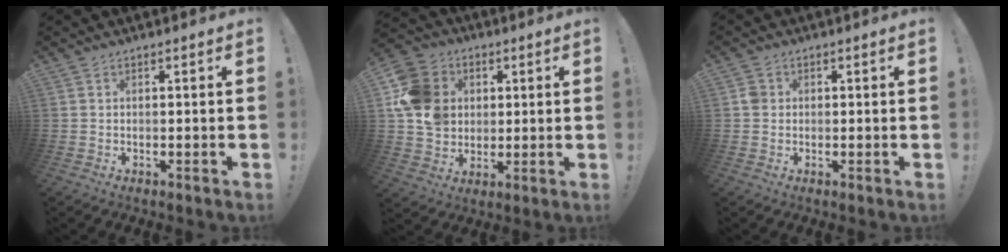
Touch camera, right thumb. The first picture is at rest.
{"total": 15.5, "force": [2.8, 13.5, 7.1], "torque": [-0.110, -0.002, 0.059]}
{"total": 2.5, "force": [0.1, 2.3, 1.0], "torque": [-0.006, 0.003, 0.001]}